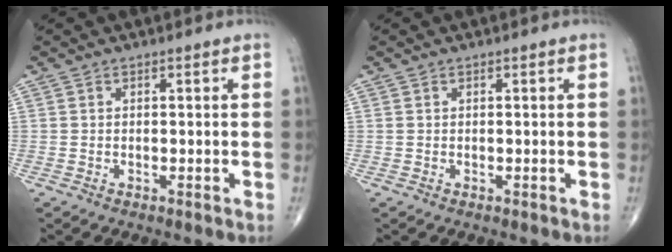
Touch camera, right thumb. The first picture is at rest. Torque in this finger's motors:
{"motor_torque": [0.40, 0.27, 0.17, 0.30, 0.02]}